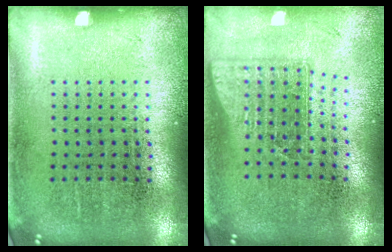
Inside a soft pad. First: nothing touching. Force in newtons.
{"total": 1.5, "press": 1.2, "slide": 1.0}